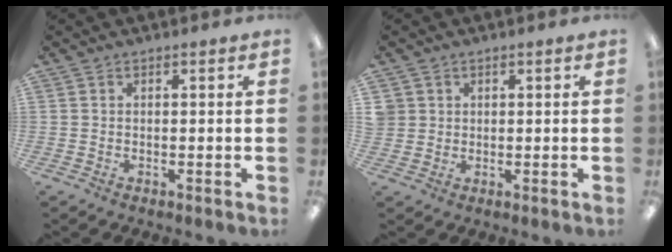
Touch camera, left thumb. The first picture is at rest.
{"total": 3.3, "force": [1.0, 3.2, 0.1], "torque": [-0.004, 0.003, 0.017]}